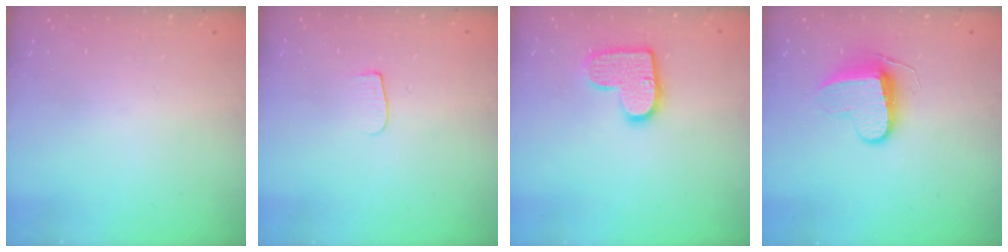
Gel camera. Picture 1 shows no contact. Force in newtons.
{"total": 4.5, "press": 4.4, "slide": 0.6}
{"total": 12.5, "press": 12.5, "slide": 0.7}
{"total": 9.0, "press": 9.0, "slide": 0.4}